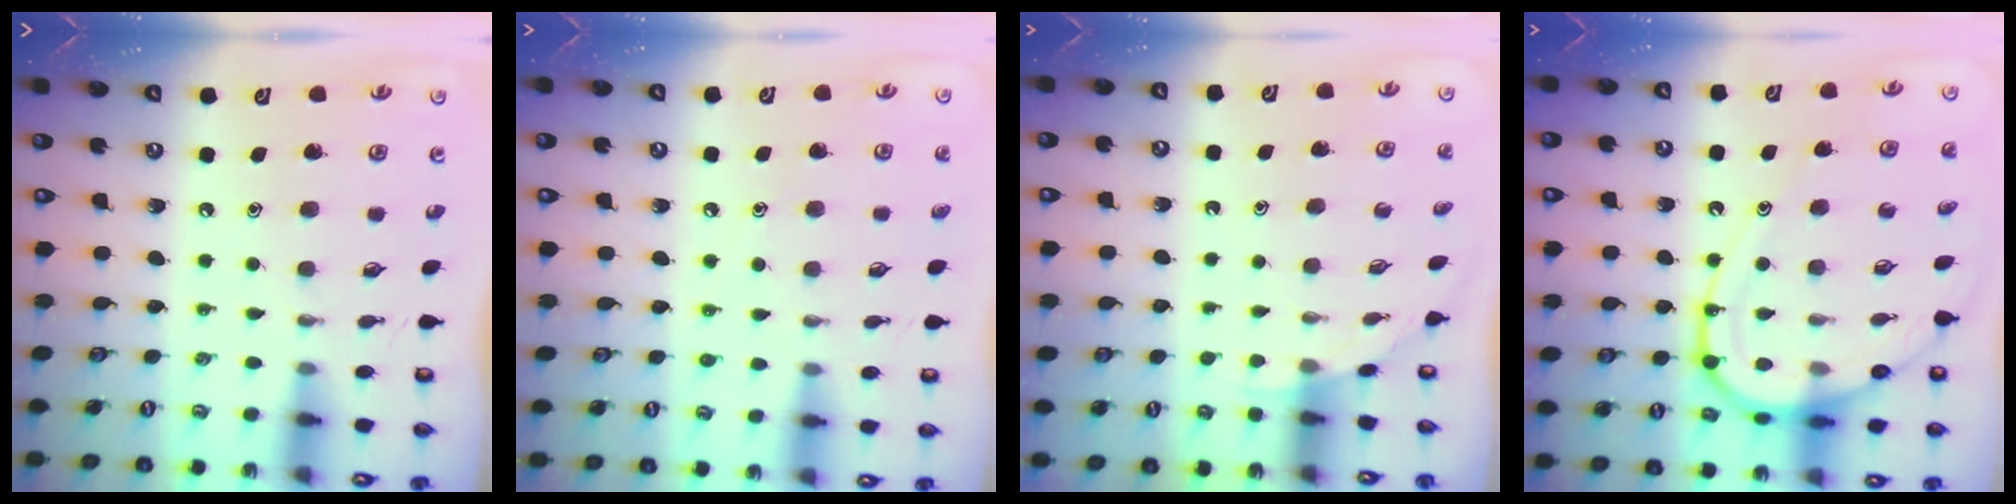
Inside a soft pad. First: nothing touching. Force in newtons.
{"total": 4.4, "press": 4.3, "slide": 0.5}
{"total": 2.5, "press": 2.5, "slide": 0.2}
{"total": 14.9, "press": 14.8, "slide": 1.2}